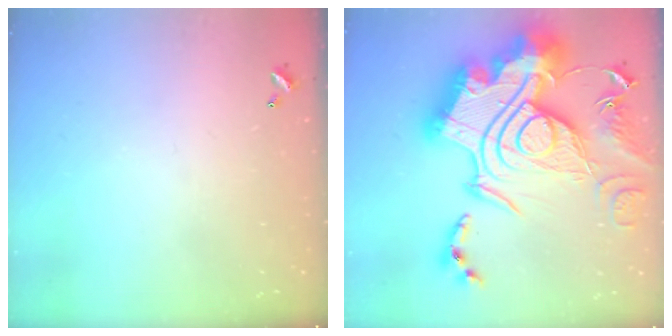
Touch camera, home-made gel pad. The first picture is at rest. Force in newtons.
{"total": 0.8, "press": 0.8, "slide": 0.0}